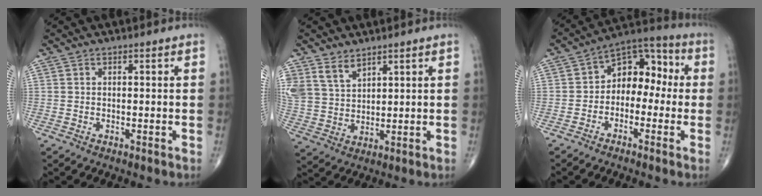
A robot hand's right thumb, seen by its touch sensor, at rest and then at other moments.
{"total": 7.0, "force": [4.9, 4.1, 3.0], "torque": [-0.047, -0.023, 0.109]}
{"total": 10.2, "force": [-0.6, 7.1, 7.3], "torque": [-0.065, 0.047, -0.031]}